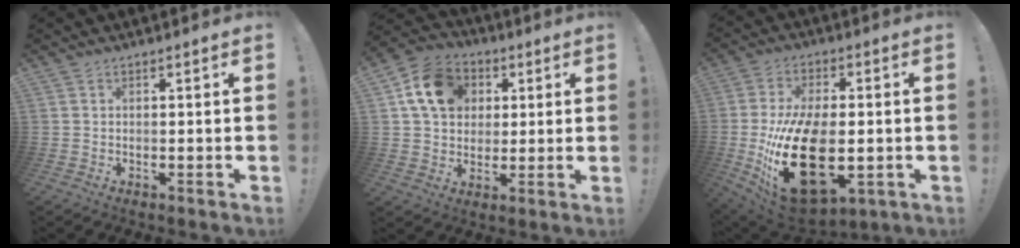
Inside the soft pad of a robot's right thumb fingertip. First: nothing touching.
{"total": 14.6, "force": [4.5, 11.7, 7.5], "torque": [-0.113, 0.004, 0.093]}
{"total": 26.2, "force": [-4.0, 14.4, 21.5], "torque": [-0.422, 0.001, -0.049]}